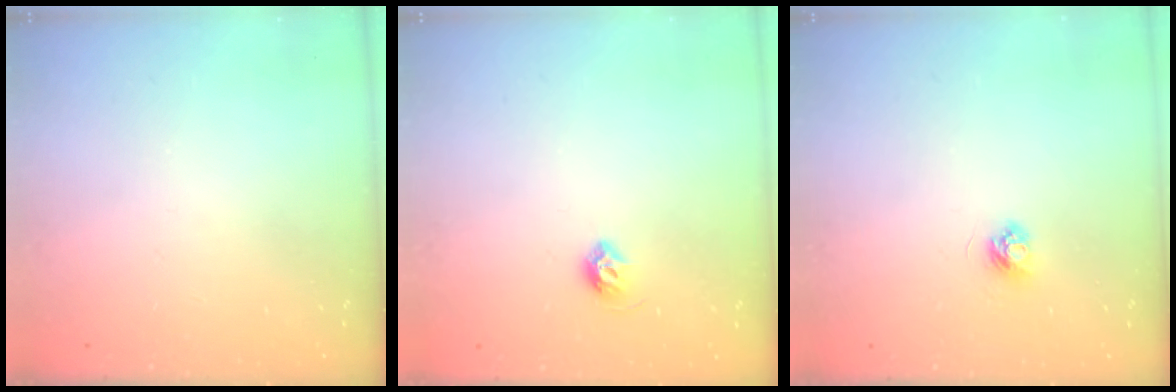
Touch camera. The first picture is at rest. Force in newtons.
{"total": 5.6, "press": 5.5, "slide": 1.0}
{"total": 3.6, "press": 3.6, "slide": 0.4}